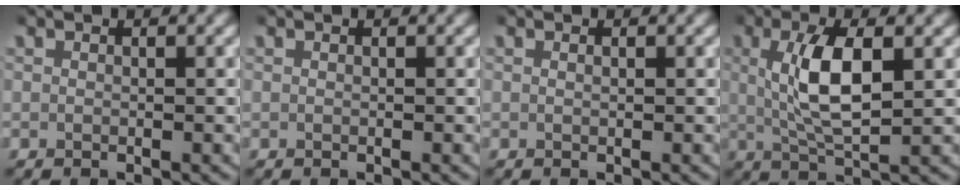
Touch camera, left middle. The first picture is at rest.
{"total": 0.0}
{"total": 0.0}
{"total": 5.3, "force": [1.0, 1.6, 5.0], "torque": [-0.097, -0.007, 0.023]}